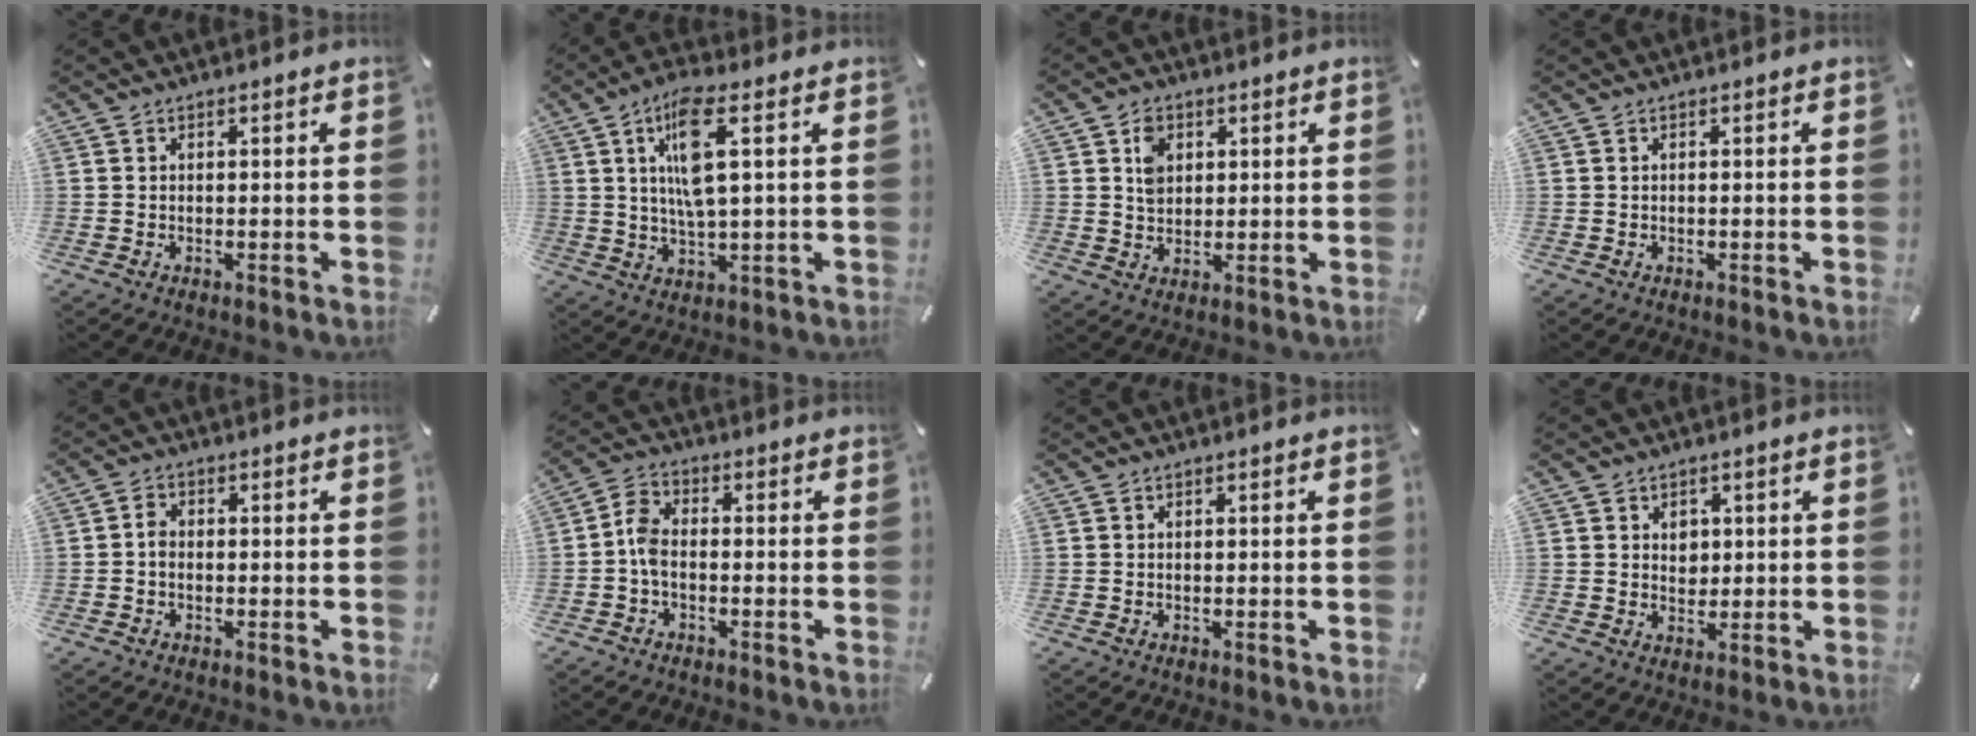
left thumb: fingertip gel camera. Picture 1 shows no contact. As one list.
[{"total": 10.5, "force": [3.2, 2.7, 9.6], "torque": [-0.193, -0.003, 0.050]}, {"total": 5.0, "force": [1.6, 4.2, 2.4], "torque": [-0.033, -0.002, 0.025]}, {"total": 0.0}, {"total": 2.1, "force": [-0.5, 1.5, 1.4], "torque": [-0.027, 0.005, -0.010]}, {"total": 4.9, "force": [-1.5, 3.0, 3.5], "torque": [-0.079, 0.006, -0.030]}, {"total": 0.0}, {"total": 3.5, "force": [1.1, 3.2, 1.1], "torque": [-0.006, -0.005, 0.016]}]